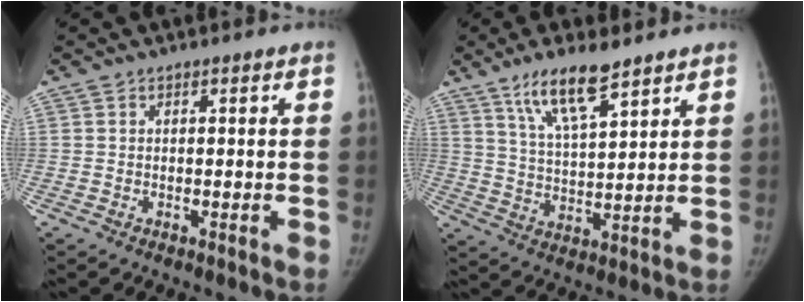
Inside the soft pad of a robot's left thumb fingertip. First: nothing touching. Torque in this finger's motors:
{"motor_torque": [0.17, 0.02, 0.98, -0.73, 0.07]}